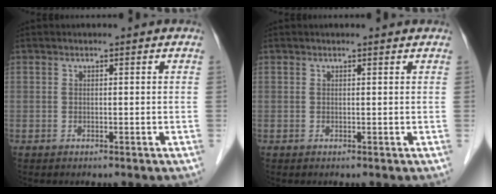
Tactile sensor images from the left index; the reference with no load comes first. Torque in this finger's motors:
{"motor_torque": [0.22, -0.10, 0.02, -0.01]}